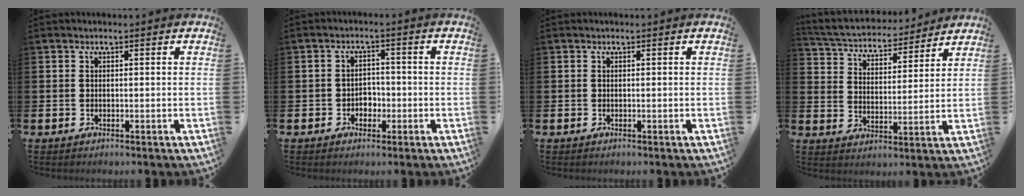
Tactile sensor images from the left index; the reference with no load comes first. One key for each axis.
{"total": 2.5, "fx": -1.1, "fy": 2.0, "fz": 0.9, "tx": -0.011, "ty": 0.001, "tz": -0.029}
{"total": 0.0}
{"total": 5.0, "fx": 4.8, "fy": 1.4, "fz": 0.5, "tx": -0.041, "ty": -0.041, "tz": 0.078}